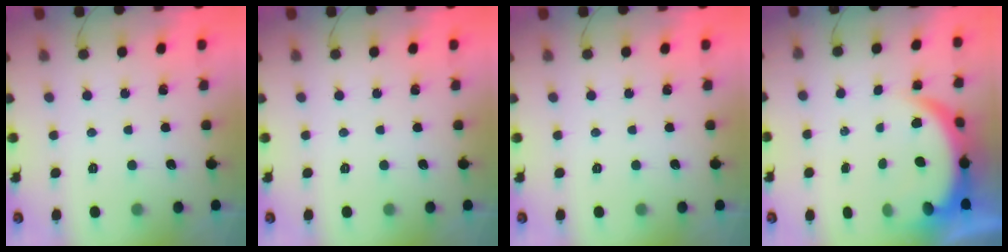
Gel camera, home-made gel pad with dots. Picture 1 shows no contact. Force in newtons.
{"total": 0.0}
{"total": 0.0}
{"total": 6.4, "press": 6.4, "slide": 0.8}